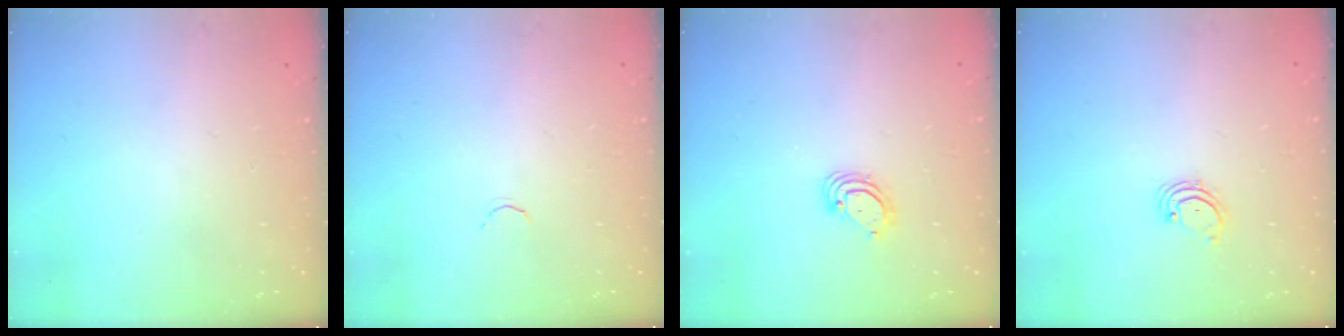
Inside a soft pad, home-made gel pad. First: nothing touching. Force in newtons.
{"total": 1.7, "press": 1.6, "slide": 0.5}
{"total": 3.8, "press": 3.8, "slide": 0.1}
{"total": 2.1, "press": 2.1, "slide": 0.3}